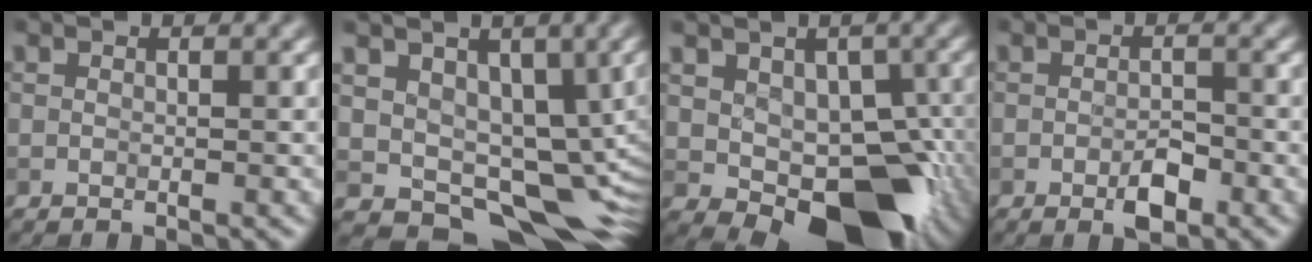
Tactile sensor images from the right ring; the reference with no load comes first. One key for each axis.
{"total": 7.3, "fx": -0.3, "fy": 5.1, "fz": 5.2, "tx": -0.061, "ty": -0.023, "tz": 0.000}
{"total": 8.9, "fx": -1.7, "fy": 5.6, "fz": 6.7, "tx": -0.083, "ty": -0.001, "tz": -0.023}
{"total": 1.9, "fx": -0.8, "fy": 0.6, "fz": 1.6, "tx": -0.025, "ty": 0.001, "tz": -0.014}